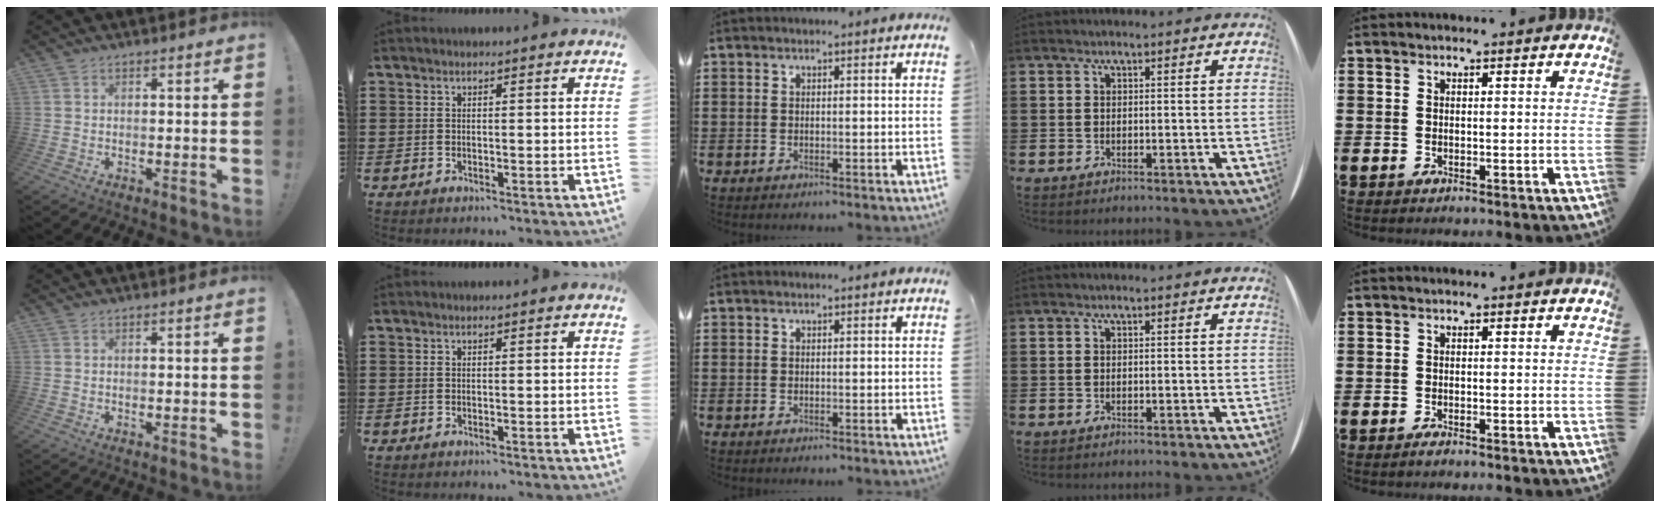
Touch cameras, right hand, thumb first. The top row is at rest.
{"little": {"total": 0.6, "force": [-0.4, 0.1, 0.5], "torque": [-0.009, -0.002, -0.008]}}